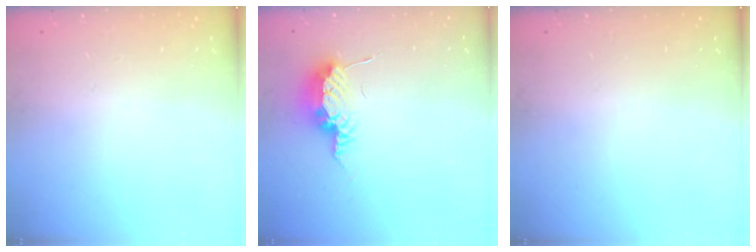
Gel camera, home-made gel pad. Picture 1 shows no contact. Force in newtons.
{"total": 9.3, "press": 8.9, "slide": 2.5}
{"total": 0.0}